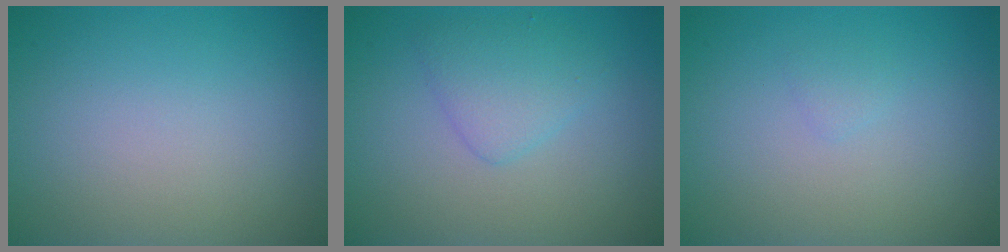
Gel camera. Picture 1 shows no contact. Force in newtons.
{"total": 2.5, "press": 2.5, "slide": 0.1}
{"total": 0.6, "press": 0.6, "slide": 0.1}